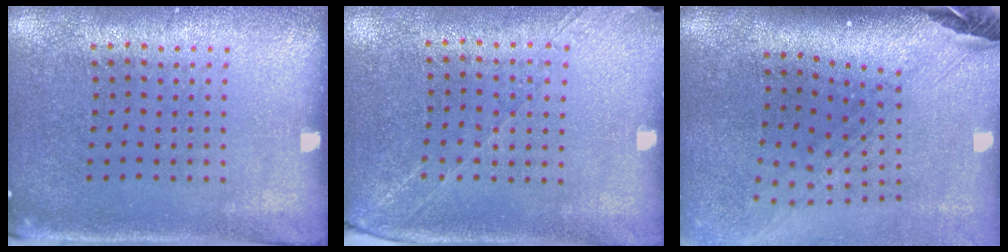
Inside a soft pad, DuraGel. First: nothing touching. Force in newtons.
{"total": 1.3, "press": 1.2, "slide": 0.4}
{"total": 3.0, "press": 2.1, "slide": 2.1}